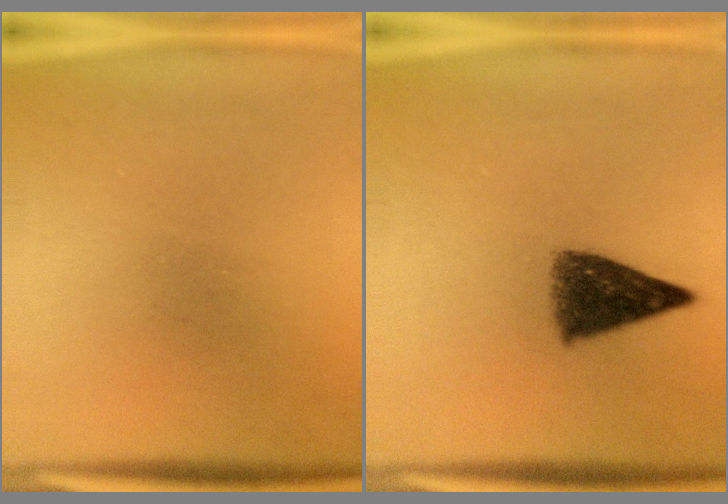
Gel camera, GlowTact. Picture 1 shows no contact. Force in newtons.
{"total": 7.3}